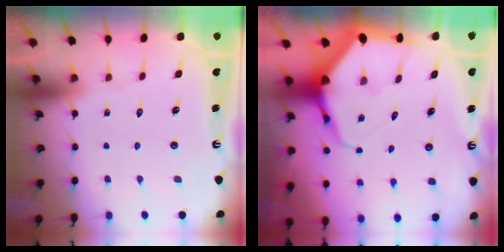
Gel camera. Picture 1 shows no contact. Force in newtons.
{"total": 9.0, "press": 9.0, "slide": 1.0}